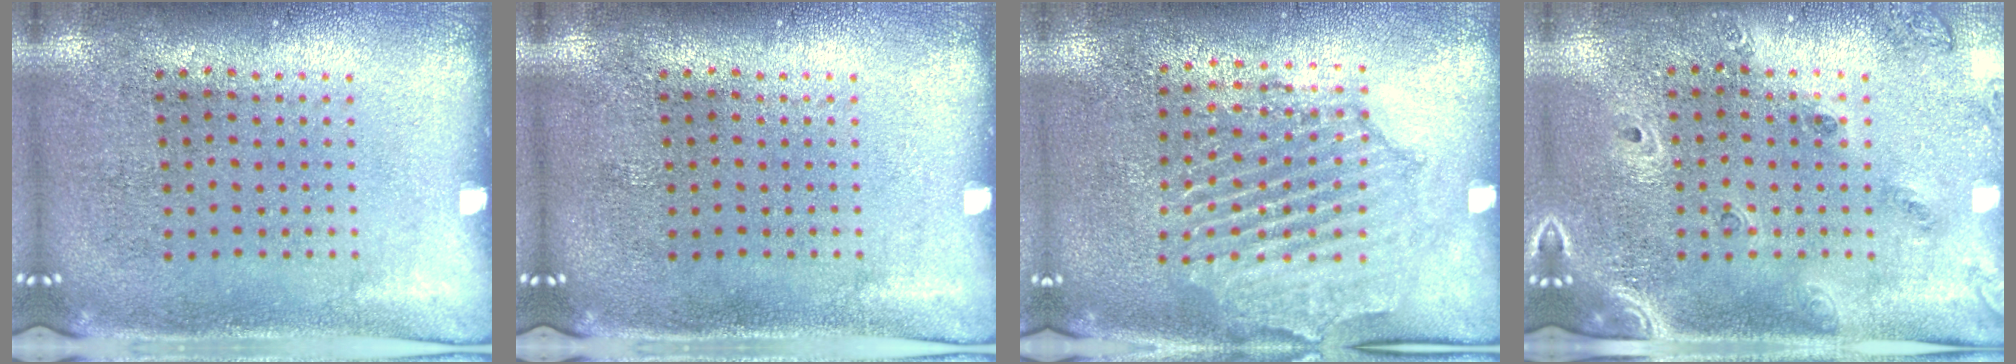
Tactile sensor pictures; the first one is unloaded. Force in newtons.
{"total": 0.0}
{"total": 1.9, "press": 1.9, "slide": 0.4}
{"total": 1.4, "press": 1.3, "slide": 0.5}